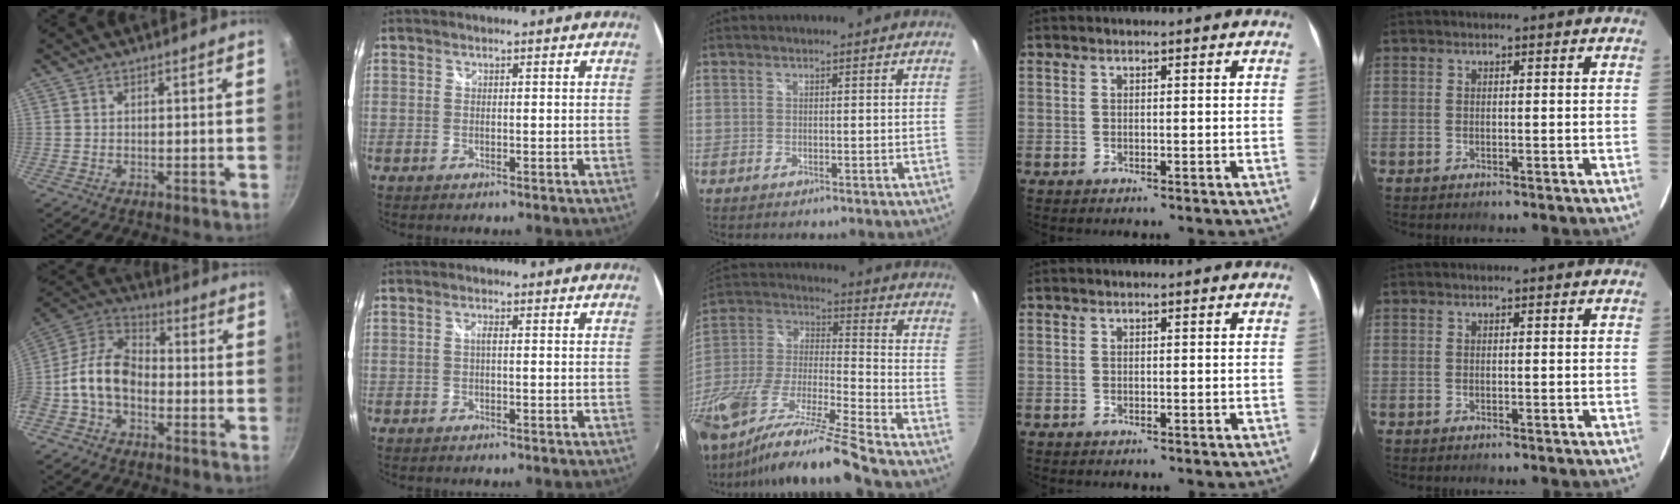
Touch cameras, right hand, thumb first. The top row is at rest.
{"thumb": {"total": 12.1, "force": [-2.8, 7.9, 8.7], "torque": [-0.150, 0.054, -0.074]}, "index": {"total": 1.0, "force": [-0.1, 0.0, 1.0], "torque": [-0.018, 0.004, -0.004]}, "middle": {"total": 23.4, "force": [-17.2, 0.7, 15.8], "torque": [-0.274, -0.050, -0.319]}}